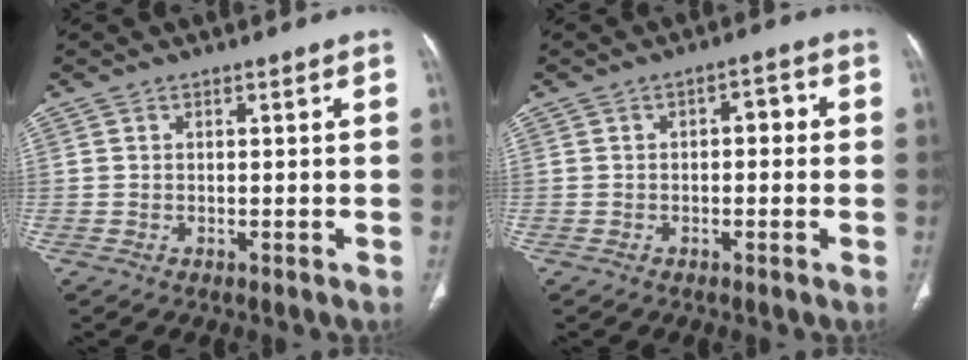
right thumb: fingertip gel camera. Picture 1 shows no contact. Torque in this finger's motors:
{"motor_torque": [-0.64, 0.13, 0.21, 0.39, 0.00]}